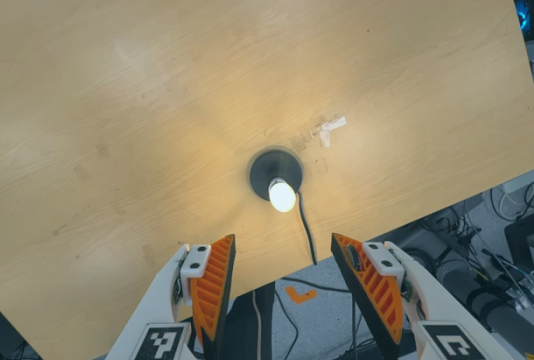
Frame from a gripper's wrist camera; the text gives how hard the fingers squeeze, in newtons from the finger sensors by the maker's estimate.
{"total": 0.0}